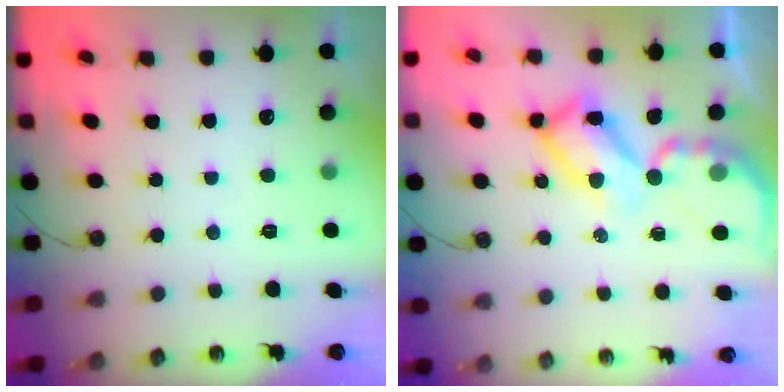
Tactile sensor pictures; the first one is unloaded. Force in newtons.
{"total": 14.4, "press": 14.4, "slide": 1.3}